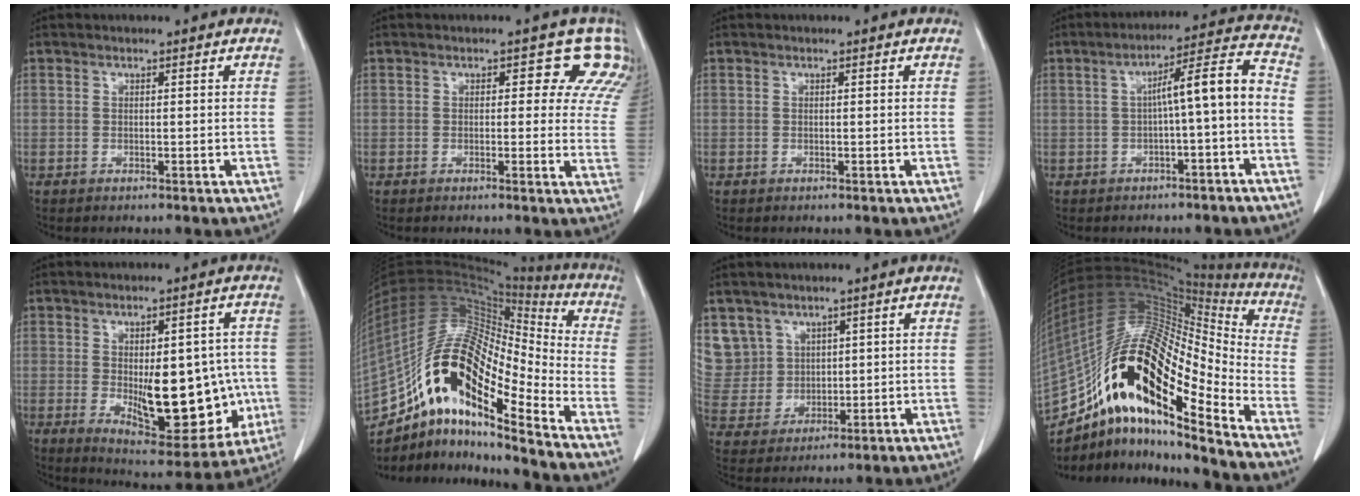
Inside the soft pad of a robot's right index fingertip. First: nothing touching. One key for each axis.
{"total": 7.5, "fx": 5.3, "fy": 4.3, "fz": 3.0, "tx": -0.003, "ty": -0.003, "tz": 0.025}
{"total": 0.0}
{"total": 8.4, "fx": -1.5, "fy": 0.5, "fz": 8.2, "tx": -0.116, "ty": 0.033, "tz": -0.022}
{"total": 16.8, "fx": -2.1, "fy": 7.3, "fz": 15.0, "tx": -0.207, "ty": -0.001, "tz": -0.004}
{"total": 22.3, "fx": -13.4, "fy": 5.7, "fz": 17.0, "tx": -0.345, "ty": 0.029, "tz": -0.236}
{"total": 10.3, "fx": 5.4, "fy": 8.8, "fz": 0.7, "tx": -0.032, "ty": 0.034, "tz": 0.134}
{"total": 28.4, "fx": -15.3, "fy": 7.2, "fz": 22.9, "tx": -0.434, "ty": 0.008, "tz": -0.265}